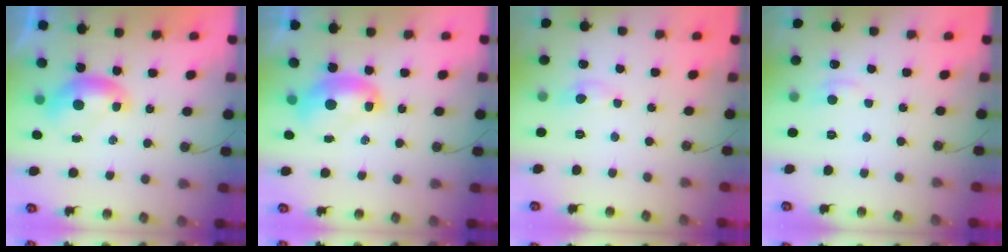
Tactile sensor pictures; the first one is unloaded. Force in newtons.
{"total": 2.5, "press": 2.5, "slide": 0.3}
{"total": 1.5, "press": 1.5, "slide": 0.1}
{"total": 1.1, "press": 0.7, "slide": 0.9}